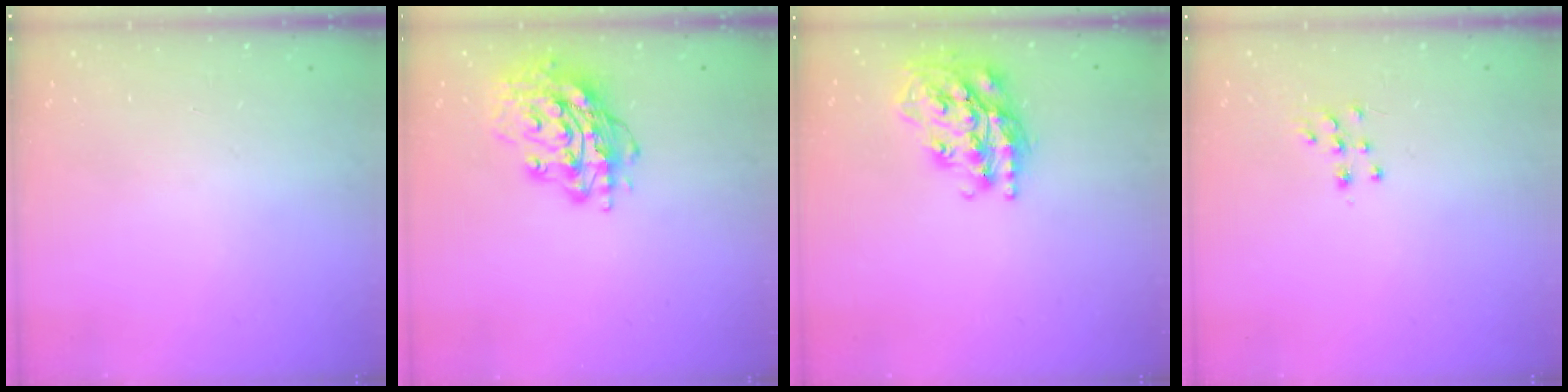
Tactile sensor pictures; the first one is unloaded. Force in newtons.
{"total": 15.5, "press": 15.5, "slide": 1.5}
{"total": 21.4, "press": 21.4, "slide": 1.6}
{"total": 7.0, "press": 7.0, "slide": 0.3}